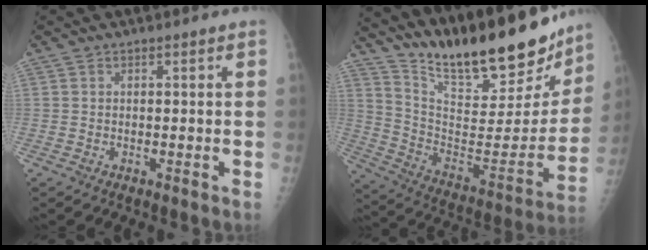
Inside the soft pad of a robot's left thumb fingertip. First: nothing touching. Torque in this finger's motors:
{"motor_torque": [0.64, 0.26, 0.90, -1.87, 0.22]}